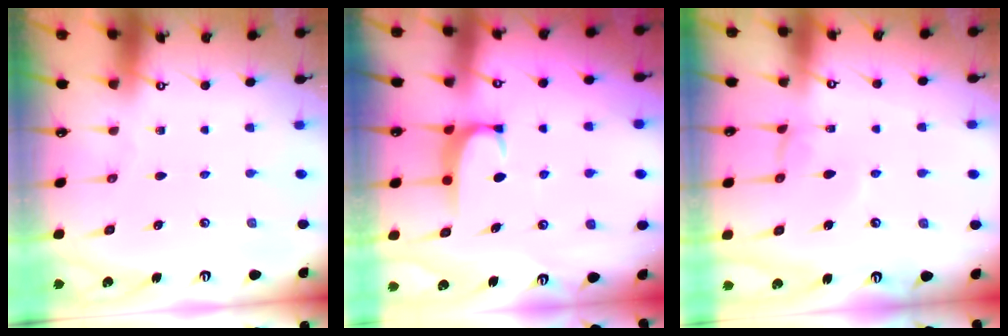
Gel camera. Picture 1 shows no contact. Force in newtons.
{"total": 1.9, "press": 1.8, "slide": 0.4}
{"total": 0.6, "press": 0.5, "slide": 0.3}